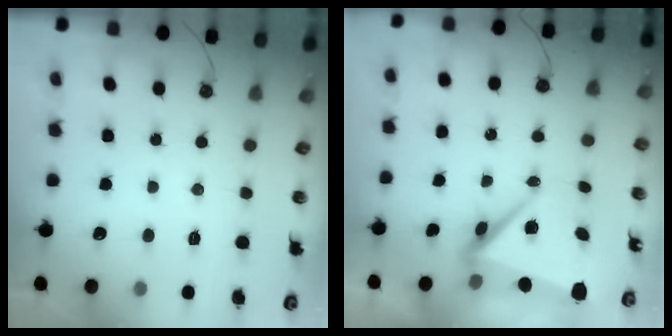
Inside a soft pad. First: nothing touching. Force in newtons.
{"total": 8.9, "press": 8.9, "slide": 0.8}